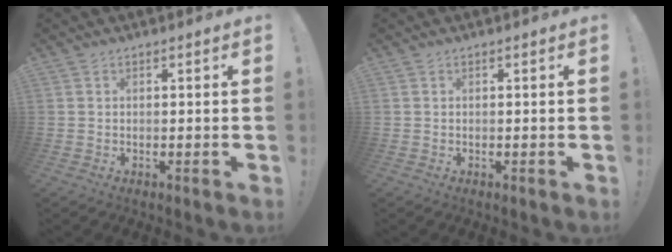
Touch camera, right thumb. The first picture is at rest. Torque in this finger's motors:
{"motor_torque": [0.11, 0.06, 0.31, -0.25, -0.08]}